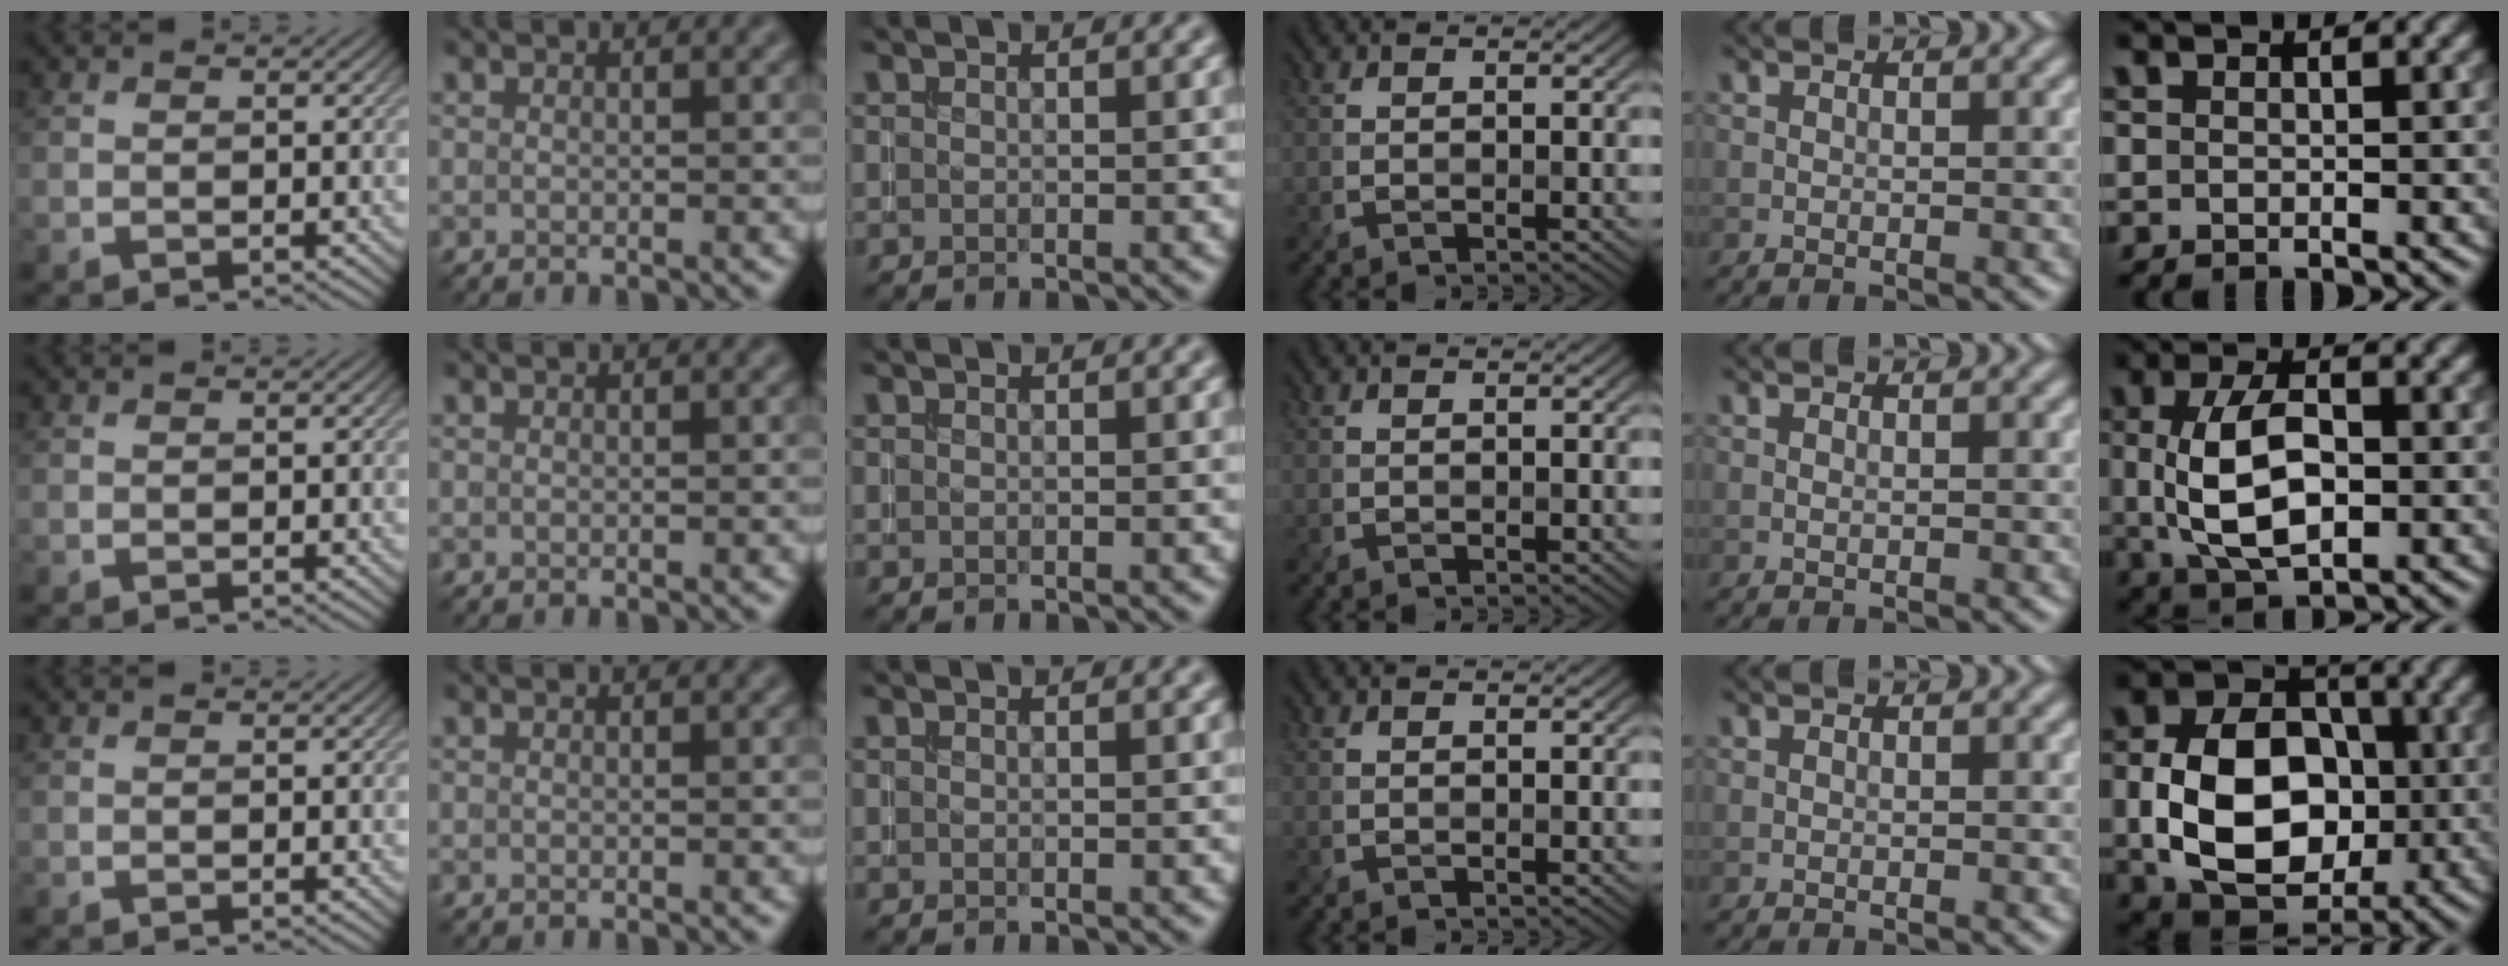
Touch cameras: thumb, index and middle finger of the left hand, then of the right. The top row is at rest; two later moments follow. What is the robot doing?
{"motion": "extract", "object": "drawer"}